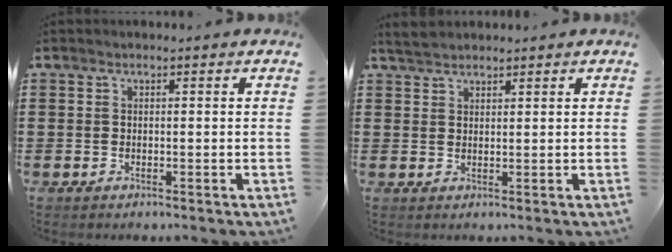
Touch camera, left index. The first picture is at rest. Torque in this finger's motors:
{"motor_torque": [0.18, -0.06, 0.09, 0.04]}